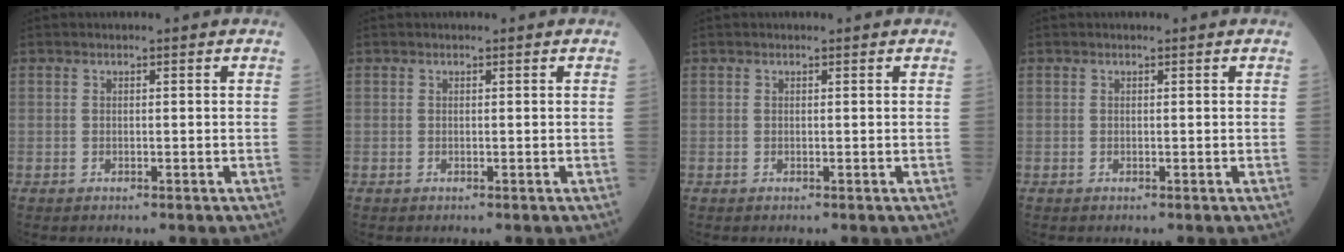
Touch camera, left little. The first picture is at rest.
{"total": 0.0}
{"total": 0.0}
{"total": 0.0}